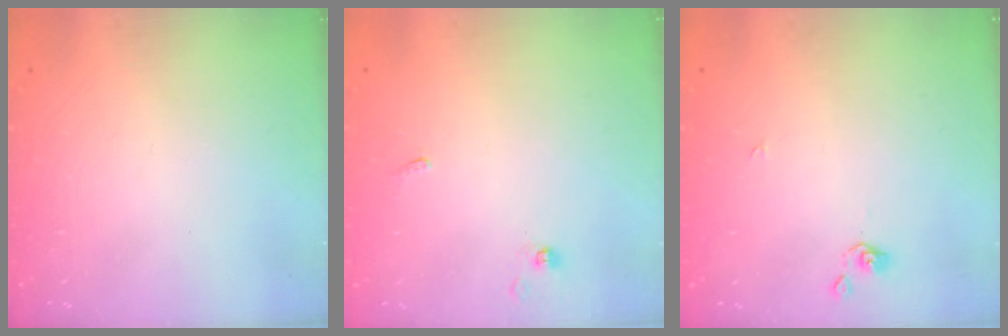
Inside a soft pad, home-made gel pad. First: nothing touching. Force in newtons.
{"total": 0.9, "press": 0.9, "slide": 0.2}
{"total": 1.1, "press": 1.0, "slide": 0.4}